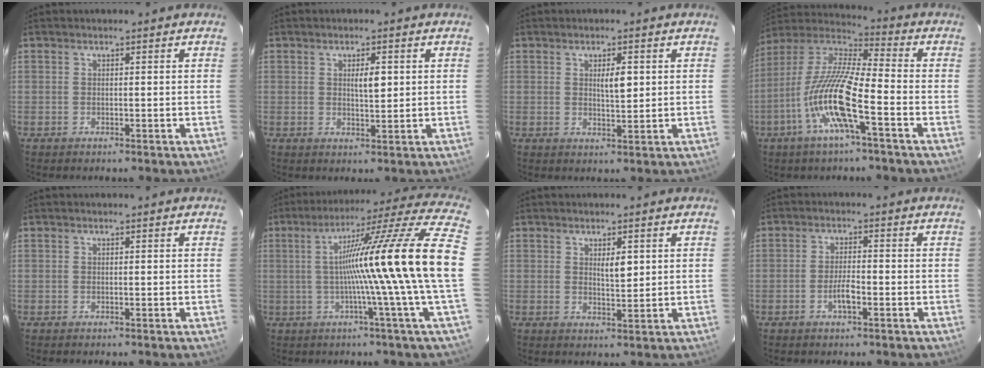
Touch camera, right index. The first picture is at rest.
{"total": 3.0, "force": [0.8, 0.8, 2.8], "torque": [-0.045, -0.001, 0.013]}
{"total": 3.2, "force": [0.9, 0.8, 3.0], "torque": [-0.049, -0.002, 0.015]}
{"total": 14.7, "force": [-5.3, 1.5, 13.6], "torque": [-0.282, 0.002, -0.108]}
{"total": 0.0}
{"total": 20.8, "force": [-0.8, -3.1, 20.5], "torque": [-0.284, 0.004, -0.035]}
{"total": 2.8, "force": [1.0, 0.8, 2.5], "torque": [-0.042, -0.003, 0.019]}
{"total": 3.2, "force": [-1.3, 0.7, 2.9], "torque": [-0.055, 0.002, -0.025]}